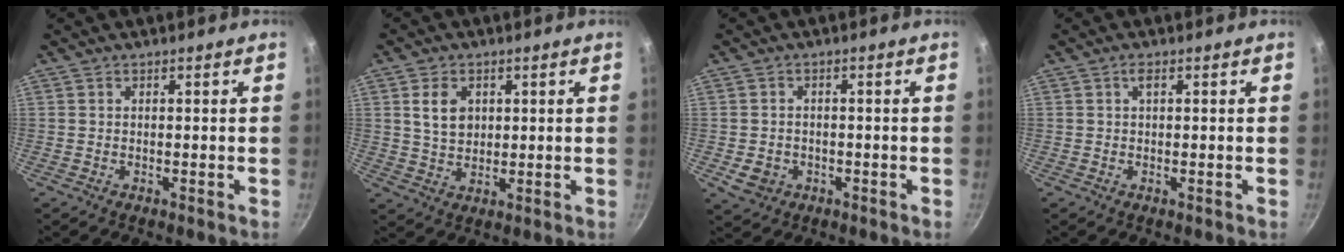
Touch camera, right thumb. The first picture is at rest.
{"total": 6.0, "force": [1.7, 4.4, 3.7], "torque": [-0.050, -0.010, 0.035]}
{"total": 4.2, "force": [-1.2, 3.5, 1.9], "torque": [-0.030, 0.012, -0.011]}
{"total": 1.2, "force": [0.3, 0.4, 1.2], "torque": [-0.025, 0.003, 0.002]}